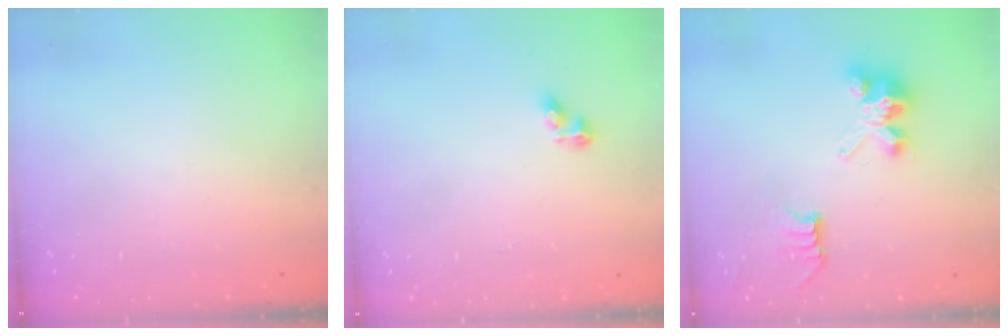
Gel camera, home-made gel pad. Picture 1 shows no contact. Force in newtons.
{"total": 4.8, "press": 4.7, "slide": 0.4}
{"total": 6.6, "press": 6.6, "slide": 0.1}